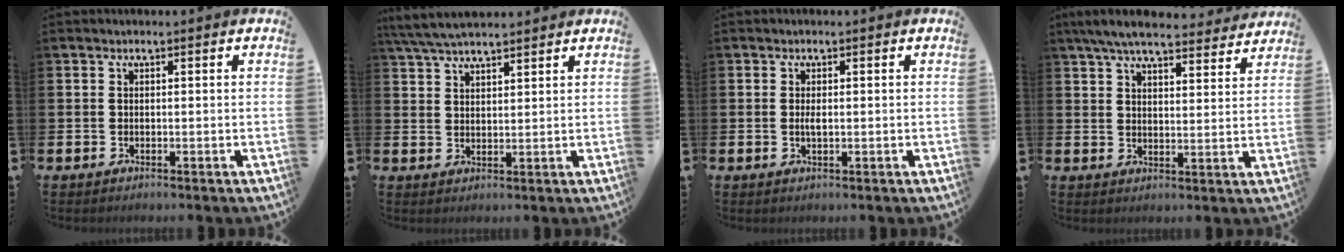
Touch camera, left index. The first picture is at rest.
{"total": 5.4, "force": [5.0, 0.9, 1.8], "torque": [-0.050, -0.012, 0.094]}
{"total": 1.3, "force": [0.1, 0.5, 1.2], "torque": [-0.019, 0.001, -0.002]}
{"total": 6.9, "force": [6.5, 1.2, 2.1], "torque": [-0.048, -0.037, 0.114]}